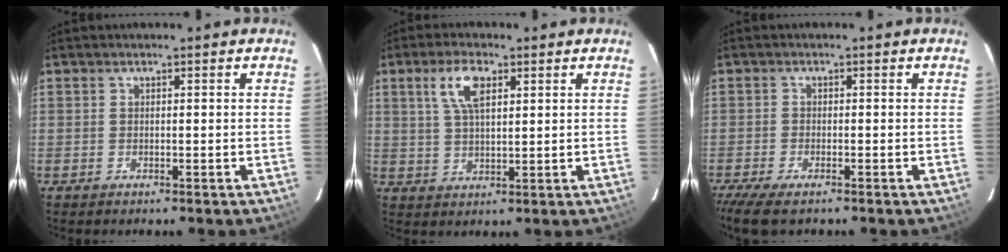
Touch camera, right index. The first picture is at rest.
{"total": 6.6, "force": [2.9, 2.7, 5.3], "torque": [-0.104, 0.011, 0.057]}
{"total": 5.0, "force": [-3.7, 1.2, 3.2], "torque": [-0.075, -0.022, -0.069]}